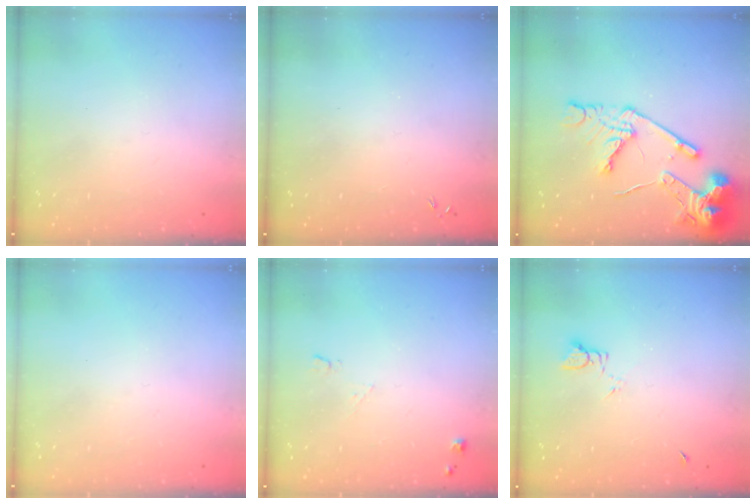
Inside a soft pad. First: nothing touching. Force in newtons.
{"total": 0.0}
{"total": 17.1, "press": 17.0, "slide": 1.9}
{"total": 0.0}
{"total": 4.5, "press": 4.4, "slide": 0.8}
{"total": 2.4, "press": 2.4, "slide": 0.3}